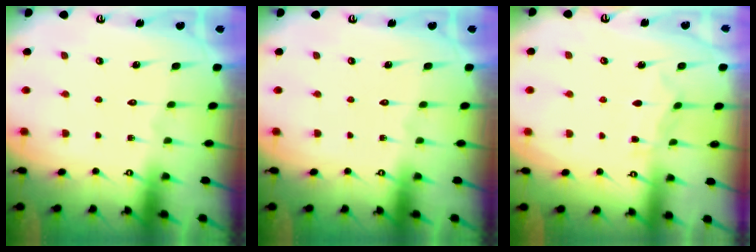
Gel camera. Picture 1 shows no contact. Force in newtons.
{"total": 0.0}
{"total": 4.9, "press": 4.9, "slide": 0.3}